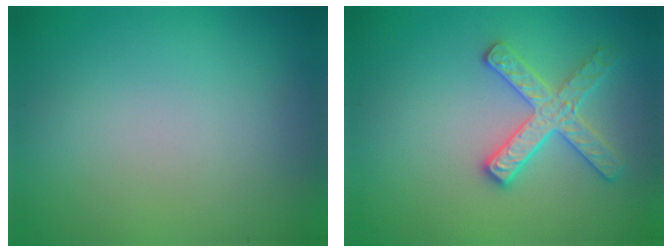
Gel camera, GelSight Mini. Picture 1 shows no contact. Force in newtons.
{"total": 2.9, "press": 2.9, "slide": 0.4}